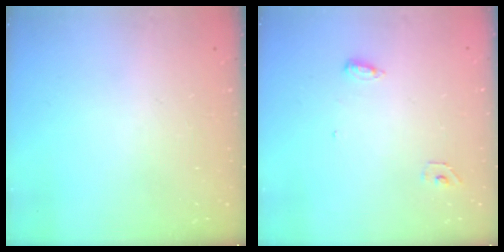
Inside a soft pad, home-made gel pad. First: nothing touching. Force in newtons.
{"total": 5.1, "press": 4.9, "slide": 1.4}